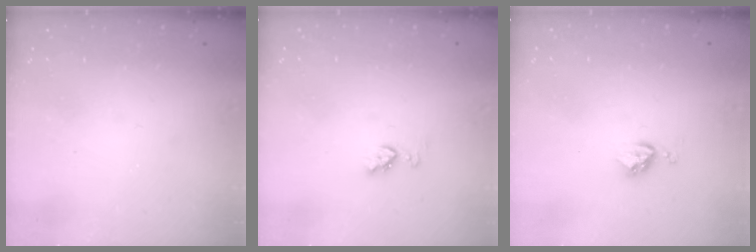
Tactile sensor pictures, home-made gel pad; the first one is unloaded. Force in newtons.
{"total": 5.8, "press": 5.8, "slide": 0.2}
{"total": 4.0, "press": 3.9, "slide": 0.4}